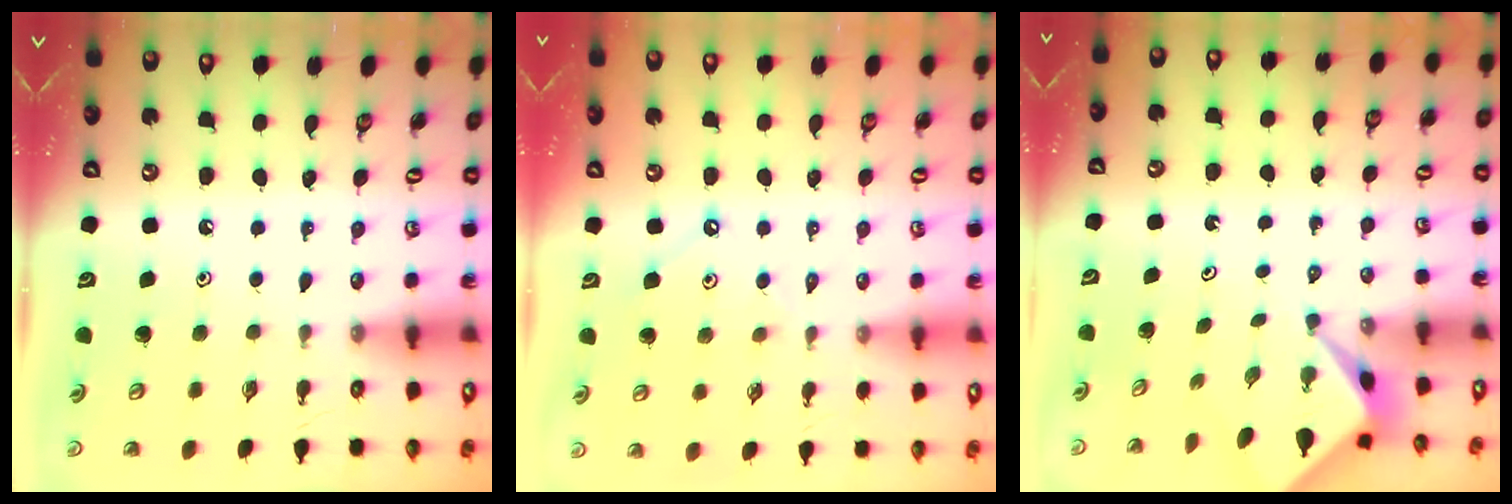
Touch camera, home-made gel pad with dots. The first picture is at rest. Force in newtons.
{"total": 2.8, "press": 2.8, "slide": 0.4}
{"total": 2.3, "press": 2.3, "slide": 0.3}